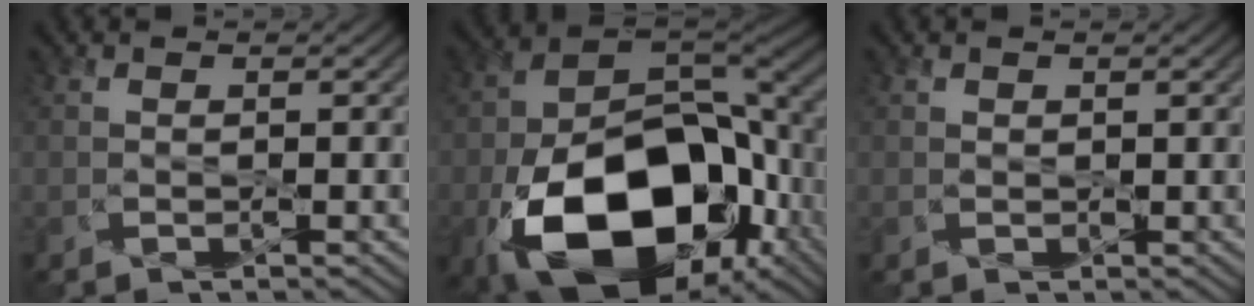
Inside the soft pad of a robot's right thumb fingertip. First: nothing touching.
{"total": 19.0, "force": [-6.3, 12.3, 13.0], "torque": [-0.254, -0.049, -0.083]}
{"total": 0.7, "force": [0.3, 0.6, -0.2], "torque": [0.007, -0.001, 0.006]}